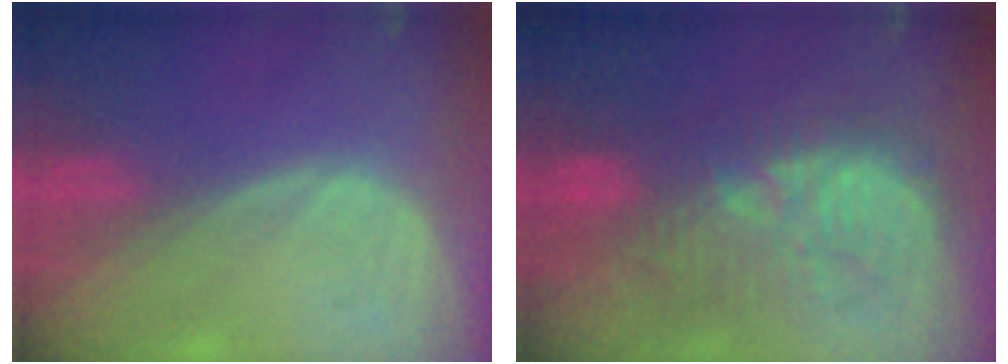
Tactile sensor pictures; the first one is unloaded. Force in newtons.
{"total": 10.7, "press": 10.6, "slide": 0.9}